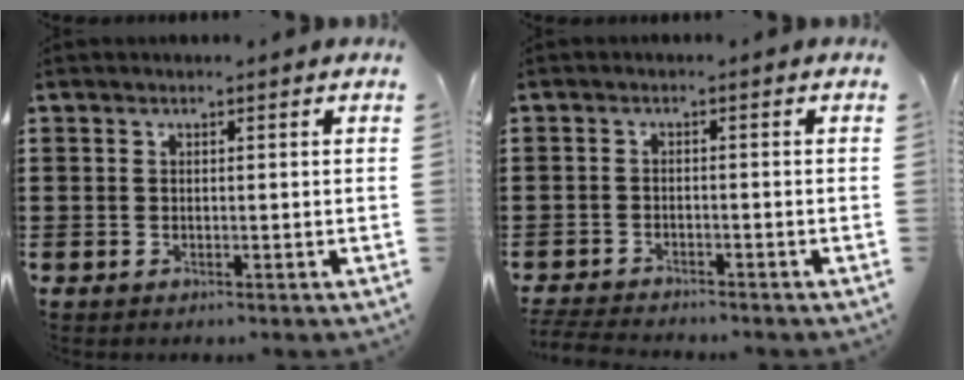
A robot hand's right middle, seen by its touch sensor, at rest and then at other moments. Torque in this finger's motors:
{"motor_torque": [0.02, -0.01, 0.00, 0.01]}